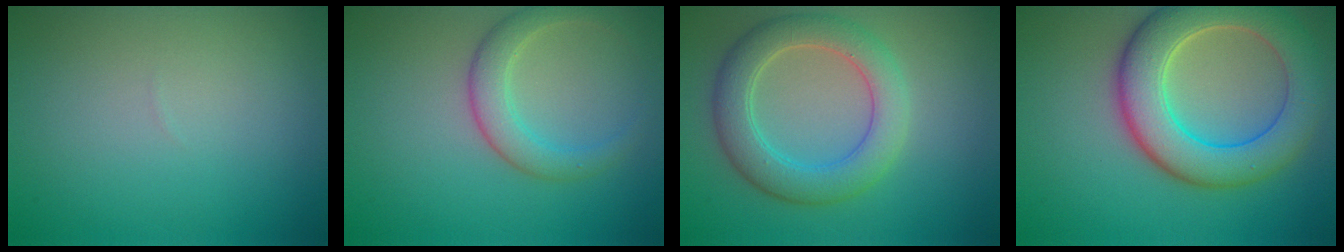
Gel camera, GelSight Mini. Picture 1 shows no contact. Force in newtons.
{"total": 3.1, "press": 3.1, "slide": 0.1}
{"total": 5.1, "press": 5.0, "slide": 0.4}
{"total": 8.4, "press": 8.3, "slide": 0.5}